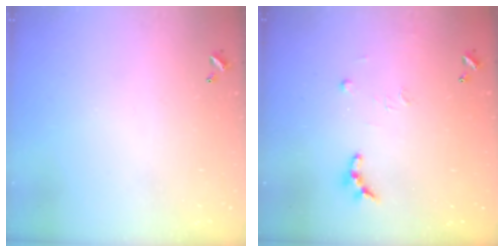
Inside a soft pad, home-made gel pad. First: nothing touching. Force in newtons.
{"total": 7.8, "press": 7.8, "slide": 0.4}